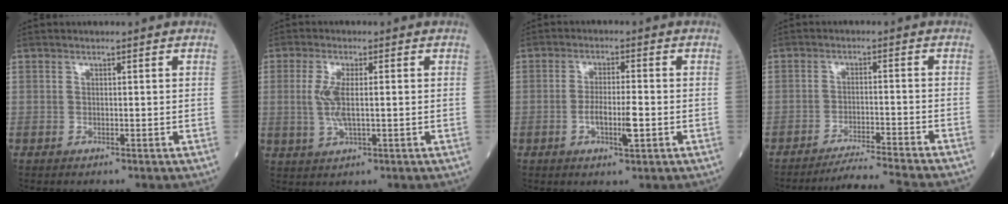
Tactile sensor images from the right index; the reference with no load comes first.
{"total": 5.0, "force": [0.1, 1.5, 4.8], "torque": [-0.109, -0.002, 0.003]}
{"total": 4.6, "force": [-1.3, 0.6, 4.4], "torque": [-0.078, -0.003, -0.023]}
{"total": 11.0, "force": [-10.3, -2.0, 3.4], "torque": [-0.028, -0.027, -0.153]}